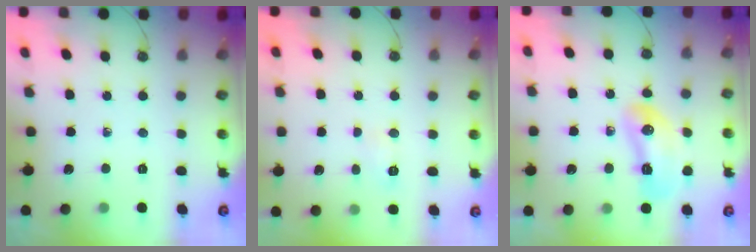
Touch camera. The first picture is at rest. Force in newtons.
{"total": 4.5, "press": 4.4, "slide": 0.5}
{"total": 10.4, "press": 10.3, "slide": 1.8}